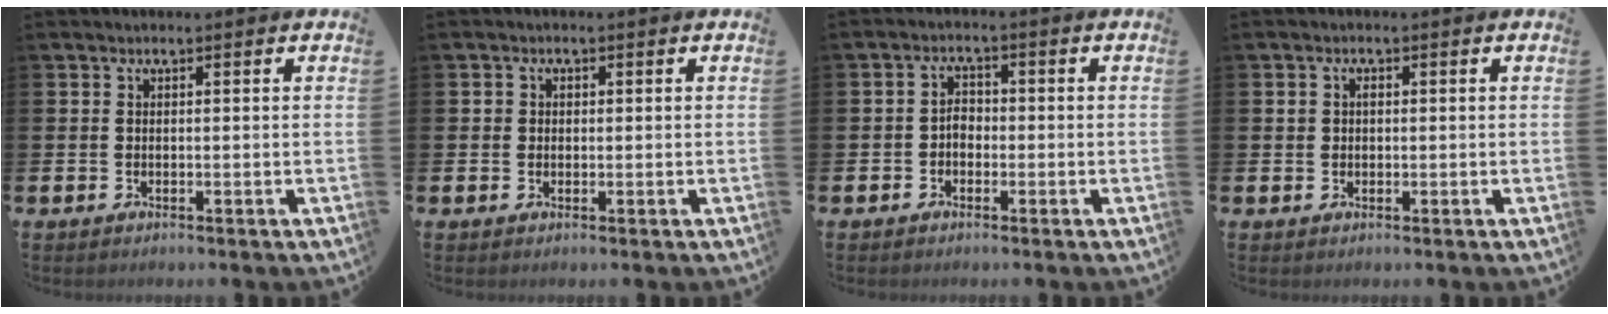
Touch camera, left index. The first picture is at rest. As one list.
[{"total": 1.1, "force": [0.2, 1.0, 0.3], "torque": [0.006, 0.003, -0.001]}, {"total": 2.2, "force": [-1.0, 1.5, 1.2], "torque": [-0.018, 0.006, -0.022]}, {"total": 1.2, "force": [0.2, 1.1, 0.6], "torque": [-0.001, 0.005, -0.001]}]